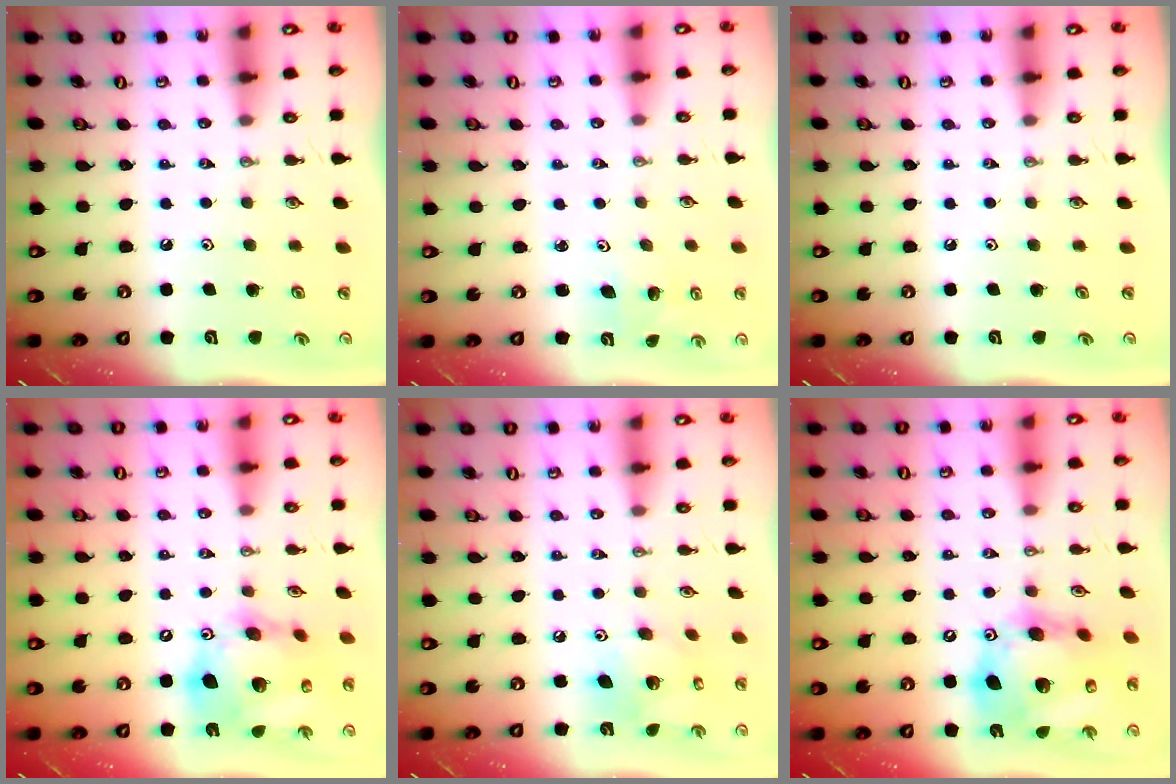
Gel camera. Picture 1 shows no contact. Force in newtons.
{"total": 2.0, "press": 2.0, "slide": 0.1}
{"total": 0.0}
{"total": 18.8, "press": 18.6, "slide": 2.5}
{"total": 10.2, "press": 10.1, "slide": 0.5}
{"total": 19.2, "press": 19.0, "slide": 2.3}